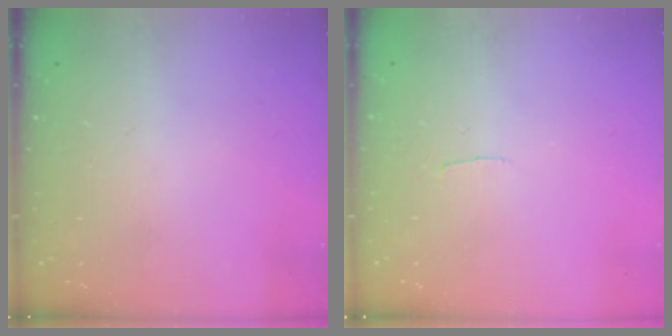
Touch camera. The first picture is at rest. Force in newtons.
{"total": 2.0, "press": 2.0, "slide": 0.2}